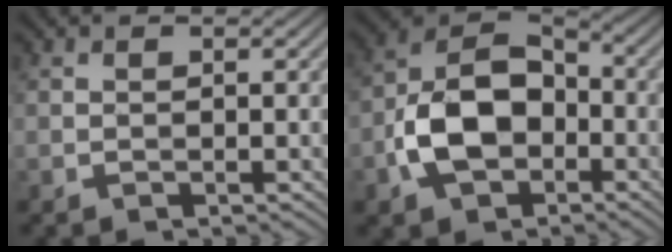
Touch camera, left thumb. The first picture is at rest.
{"total": 10.9, "force": [-3.3, 7.2, 7.5], "torque": [-0.158, 0.000, -0.076]}